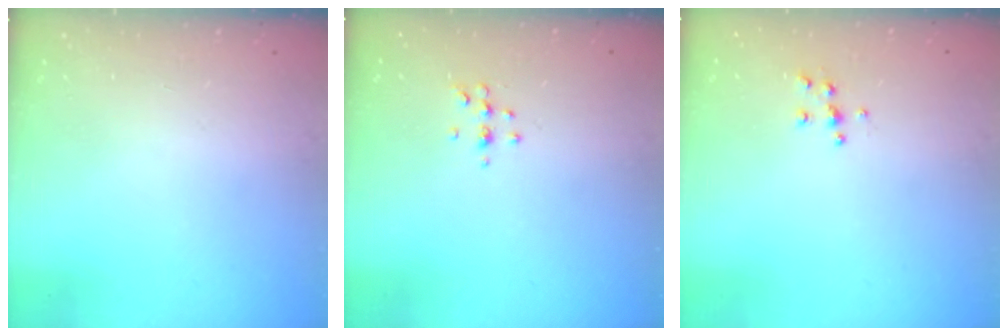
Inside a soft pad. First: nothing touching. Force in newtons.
{"total": 5.3, "press": 5.1, "slide": 1.5}
{"total": 5.5, "press": 5.5, "slide": 0.5}